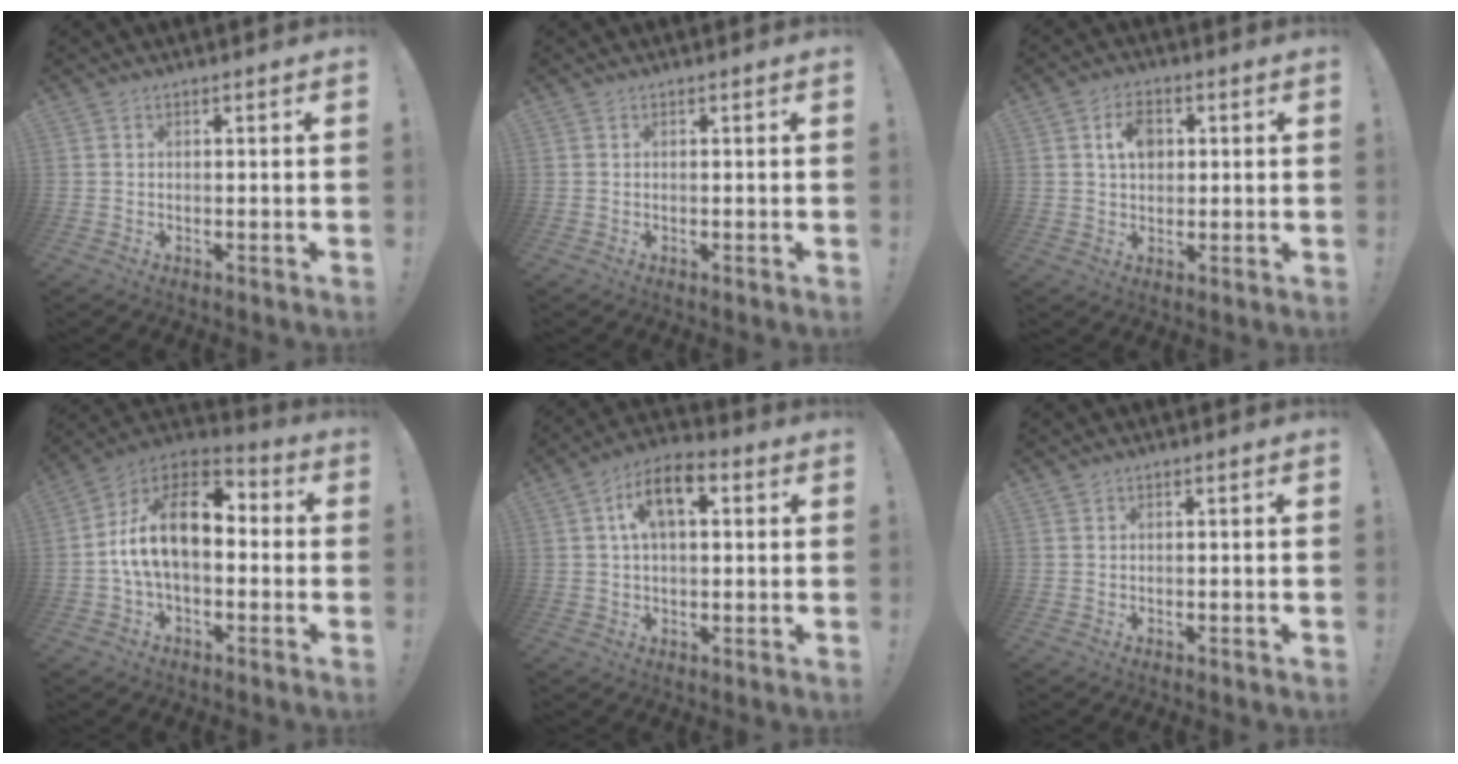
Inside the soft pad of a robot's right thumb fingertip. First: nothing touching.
{"total": 0.0}
{"total": 6.7, "force": [1.8, 4.6, 4.5], "torque": [-0.066, 0.002, 0.030]}
{"total": 17.3, "force": [1.8, 9.6, 14.2], "torque": [-0.240, 0.006, 0.032]}
{"total": 10.8, "force": [3.4, 5.9, 8.4], "torque": [-0.130, 0.008, 0.059]}
{"total": 0.7, "force": [0.5, 0.4, -0.3], "torque": [0.014, -0.002, 0.007]}